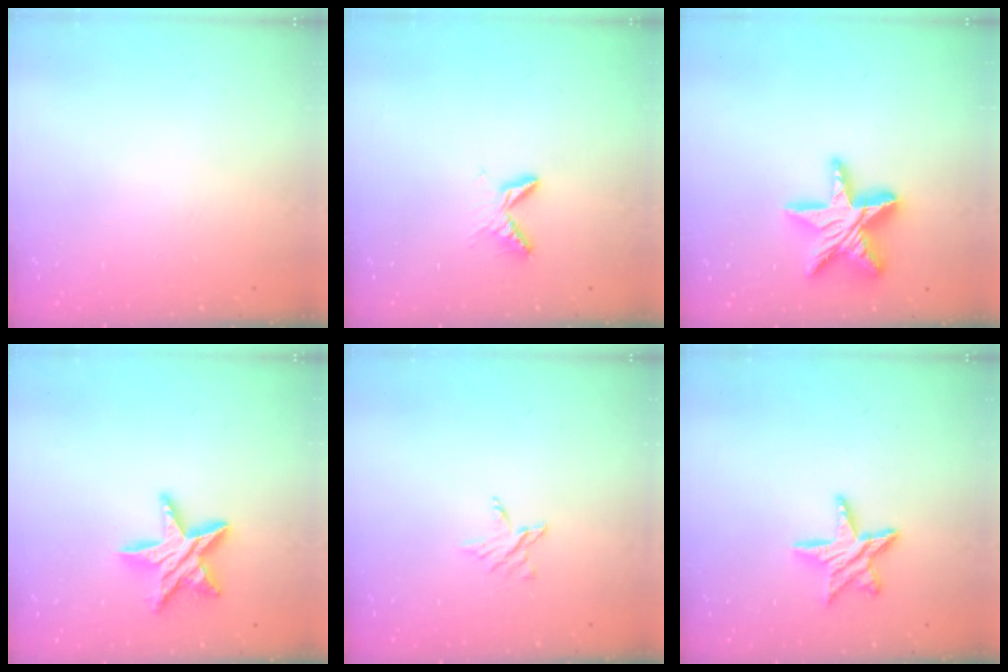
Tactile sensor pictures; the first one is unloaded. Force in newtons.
{"total": 6.6, "press": 6.5, "slide": 0.6}
{"total": 17.6, "press": 17.6, "slide": 1.4}
{"total": 13.0, "press": 13.0, "slide": 0.9}
{"total": 4.3, "press": 4.3, "slide": 0.4}
{"total": 11.2, "press": 11.2, "slide": 0.8}